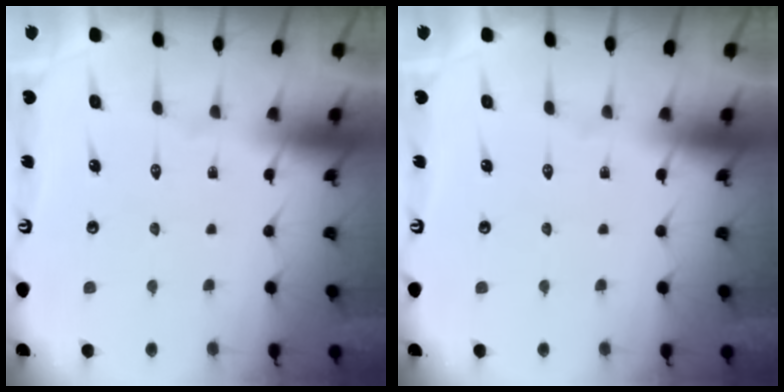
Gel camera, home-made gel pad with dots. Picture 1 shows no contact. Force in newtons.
{"total": 0.0}